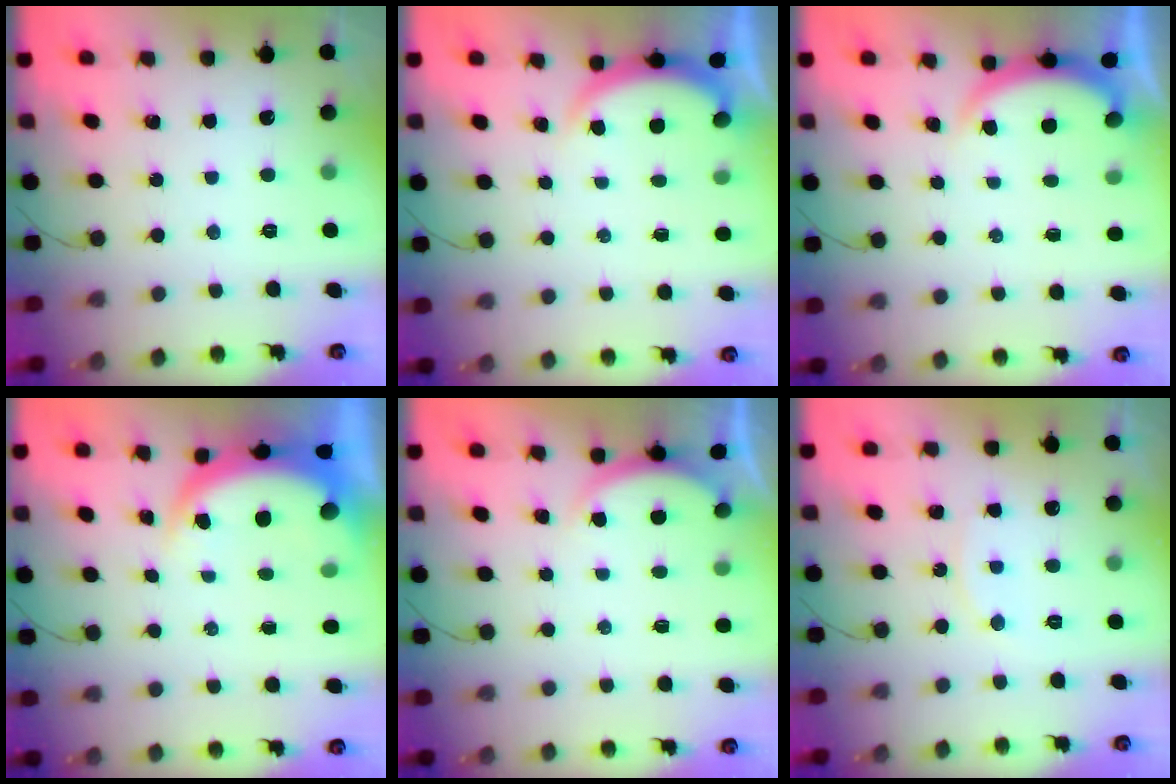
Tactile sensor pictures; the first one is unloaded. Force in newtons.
{"total": 1.8, "press": 1.8, "slide": 0.5}
{"total": 1.8, "press": 1.8, "slide": 0.5}
{"total": 5.3, "press": 5.2, "slide": 0.9}
{"total": 2.2, "press": 2.2, "slide": 0.6}
{"total": 5.9, "press": 5.9, "slide": 0.5}